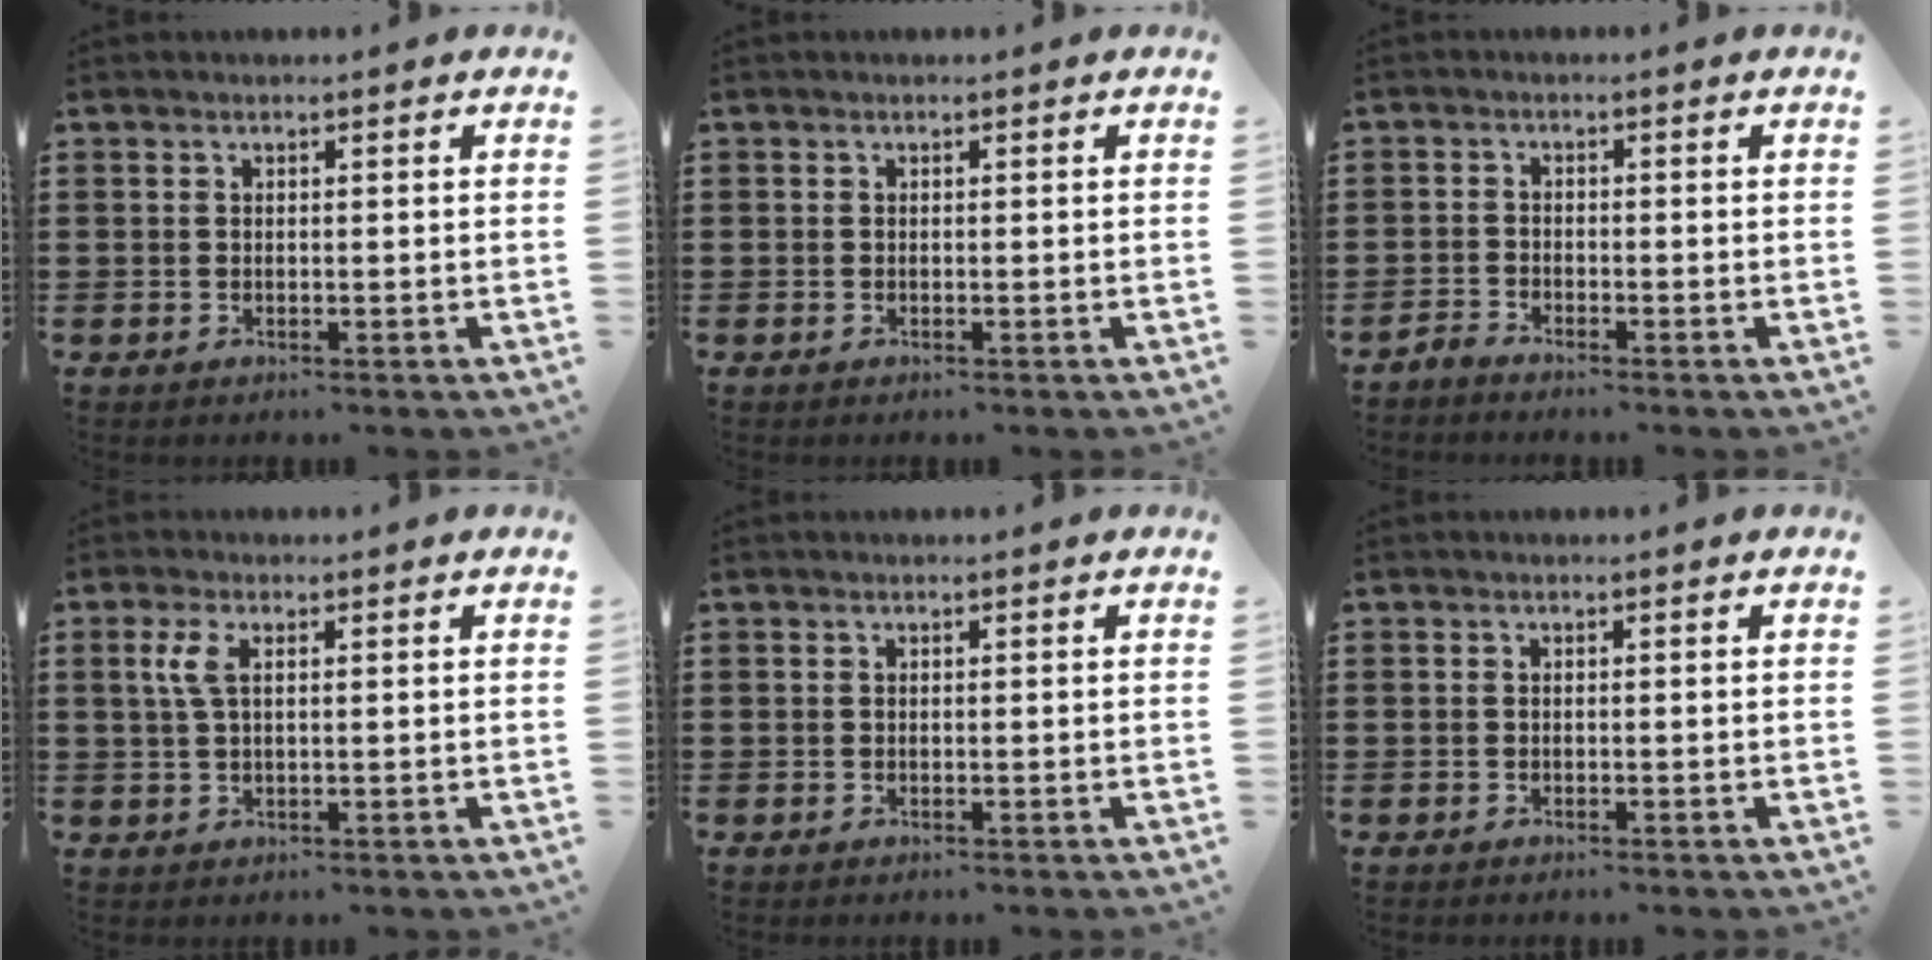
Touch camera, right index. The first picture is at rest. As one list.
[{"total": 0.0}, {"total": 1.7, "force": [-1.7, 0.0, 0.0], "torque": [-0.005, 0.005, -0.036]}, {"total": 3.2, "force": [0.9, 1.2, 2.8], "torque": [-0.066, 0.007, 0.011]}, {"total": 0.0}, {"total": 0.0}]